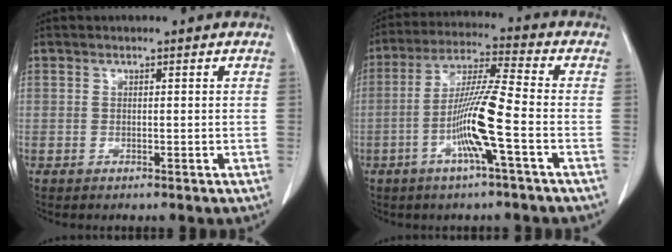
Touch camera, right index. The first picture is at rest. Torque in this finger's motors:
{"motor_torque": [1.65, -0.32, 0.25, 0.21]}